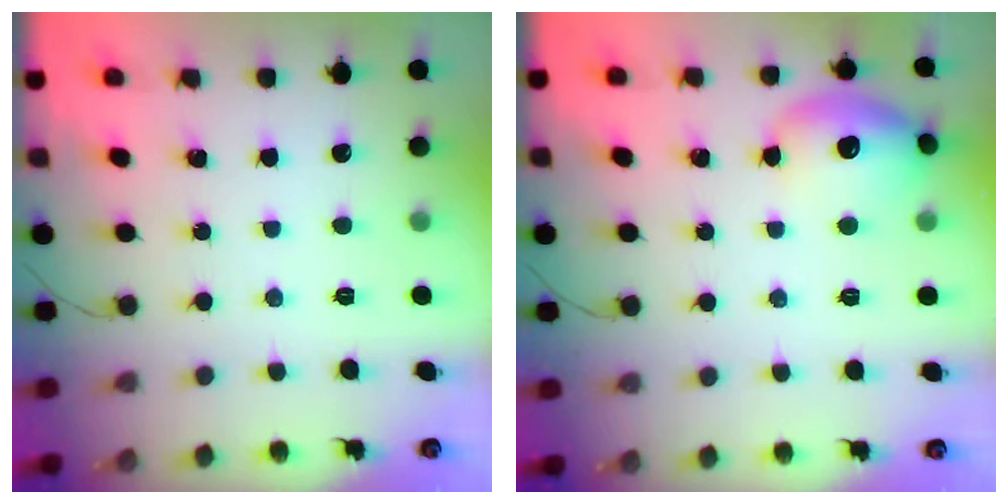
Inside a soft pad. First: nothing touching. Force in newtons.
{"total": 17.3, "press": 13.1, "slide": 11.4}